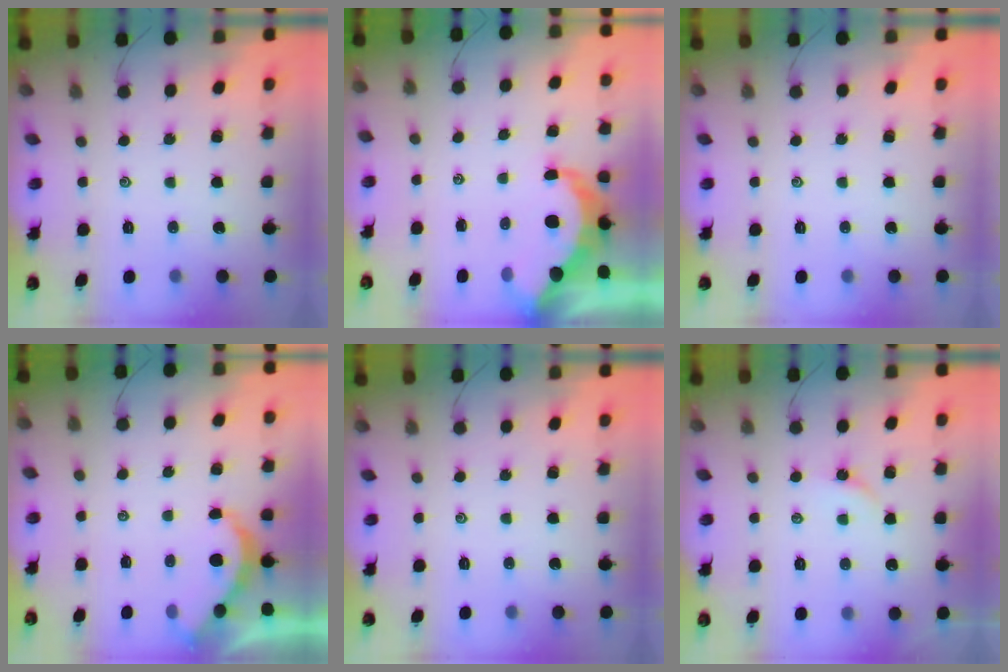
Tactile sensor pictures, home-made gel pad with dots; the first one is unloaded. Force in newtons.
{"total": 7.3, "press": 7.2, "slide": 0.9}
{"total": 0.0}
{"total": 2.6, "press": 2.6, "slide": 0.3}
{"total": 0.0}
{"total": 2.5, "press": 2.4, "slide": 0.6}